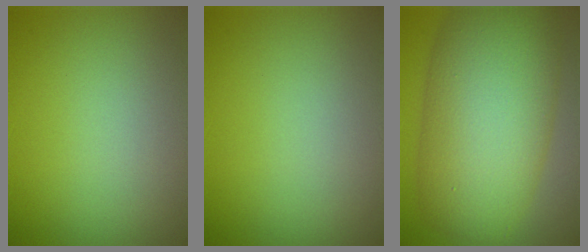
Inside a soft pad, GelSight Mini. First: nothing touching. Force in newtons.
{"total": 0.0}
{"total": 12.0, "press": 12.0, "slide": 0.5}